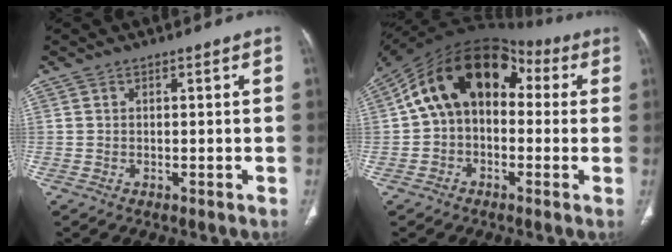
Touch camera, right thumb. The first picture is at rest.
{"total": 16.3, "force": [2.0, 11.3, 11.6], "torque": [-0.164, 0.052, 0.014]}